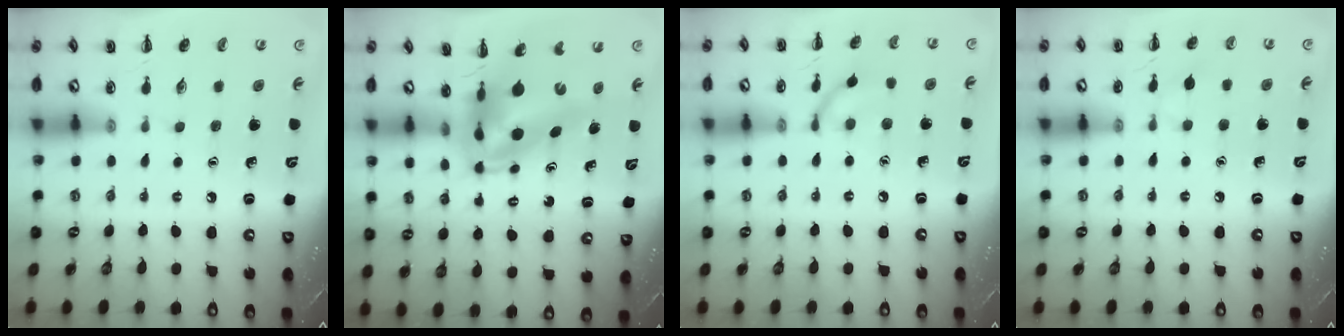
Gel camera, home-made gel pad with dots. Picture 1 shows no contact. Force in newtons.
{"total": 7.2, "press": 6.8, "slide": 2.4}
{"total": 7.6, "press": 7.6, "slide": 0.4}
{"total": 5.2, "press": 4.9, "slide": 1.5}